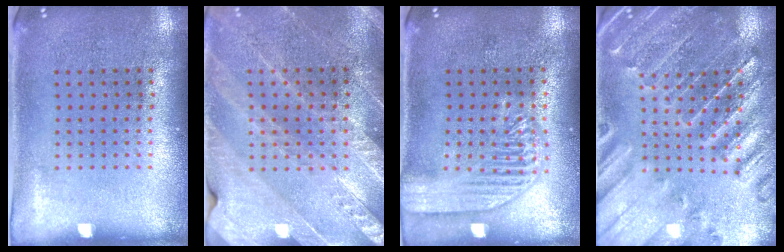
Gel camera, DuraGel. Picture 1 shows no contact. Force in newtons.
{"total": 2.9, "press": 2.7, "slide": 0.9}
{"total": 2.0, "press": 2.0, "slide": 0.2}
{"total": 1.6, "press": 1.6, "slide": 0.3}